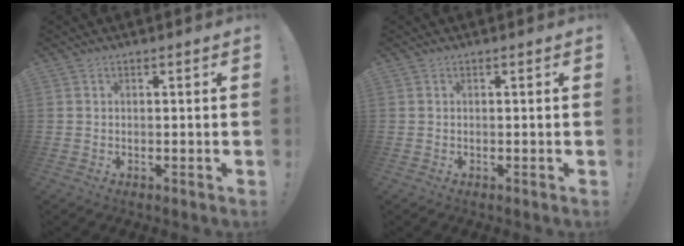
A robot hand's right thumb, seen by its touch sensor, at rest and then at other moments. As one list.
[{"total": 0.0}]